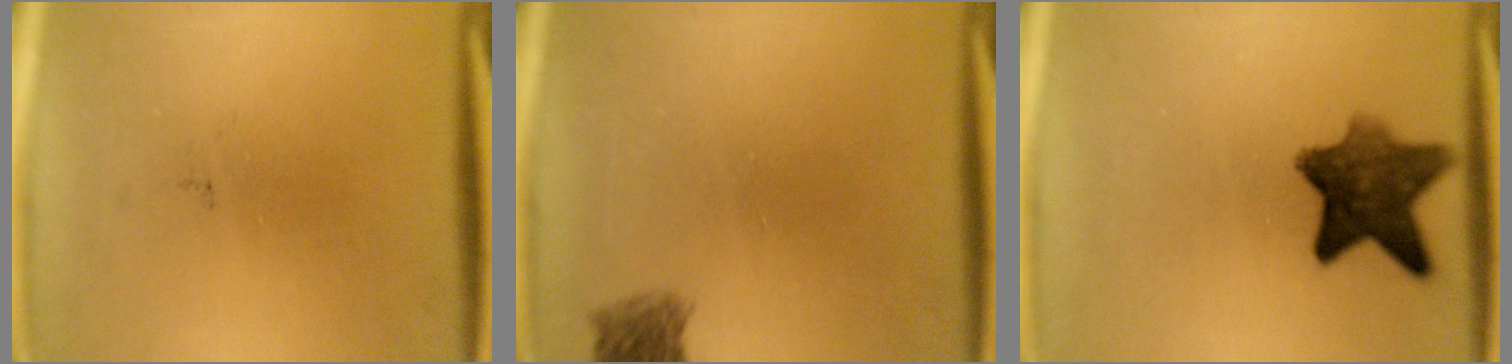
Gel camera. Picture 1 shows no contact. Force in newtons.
{"total": 2.6}
{"total": 9.2}